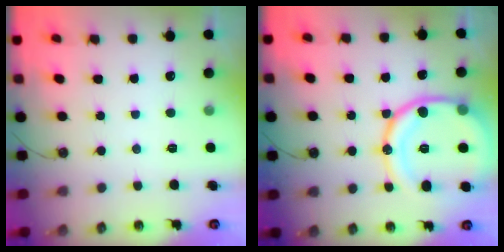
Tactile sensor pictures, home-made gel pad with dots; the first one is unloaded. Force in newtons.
{"total": 19.6, "press": 19.5, "slide": 2.0}